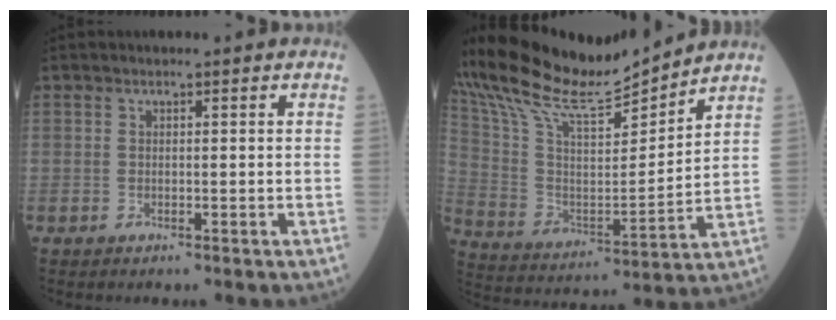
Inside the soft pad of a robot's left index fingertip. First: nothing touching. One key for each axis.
{"total": 16.3, "fx": 15.4, "fy": 1.1, "fz": 5.1, "tx": -0.125, "ty": 0.000, "tz": 0.285}